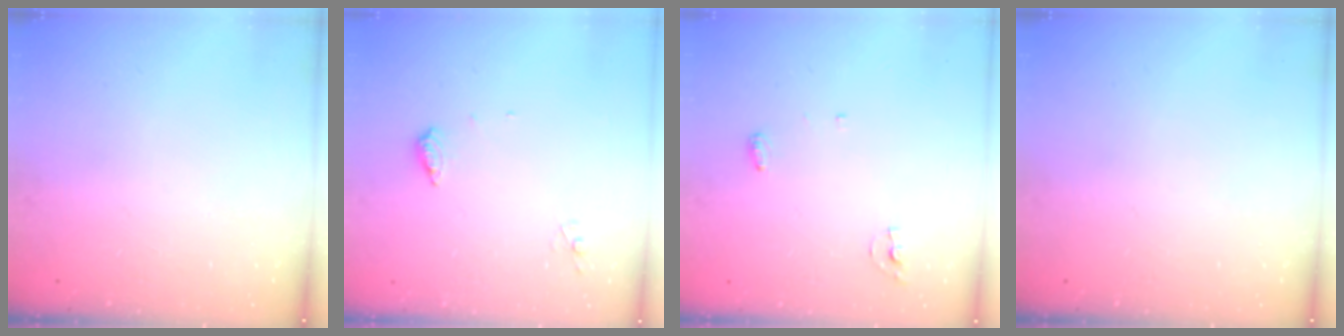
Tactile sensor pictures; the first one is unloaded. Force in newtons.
{"total": 6.3, "press": 6.2, "slide": 0.6}
{"total": 3.8, "press": 3.8, "slide": 0.3}
{"total": 0.0}